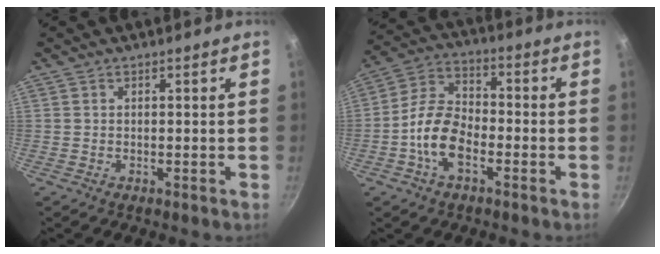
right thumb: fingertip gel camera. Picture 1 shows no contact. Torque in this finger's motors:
{"motor_torque": [-0.34, 0.73, -0.27, 0.00, 0.29]}